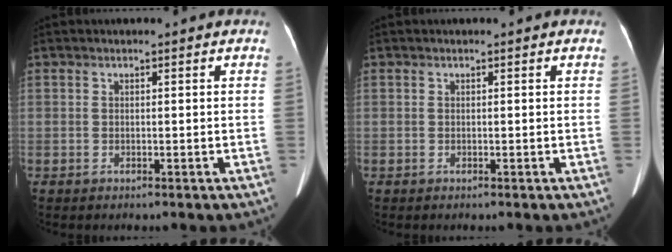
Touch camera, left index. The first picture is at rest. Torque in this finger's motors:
{"motor_torque": [0.00, 0.00, 0.00, 0.00]}